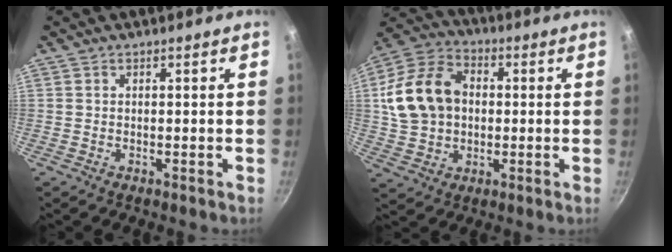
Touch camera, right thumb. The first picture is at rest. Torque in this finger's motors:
{"motor_torque": [0.47, 1.95, 0.42, -0.38, 0.14]}